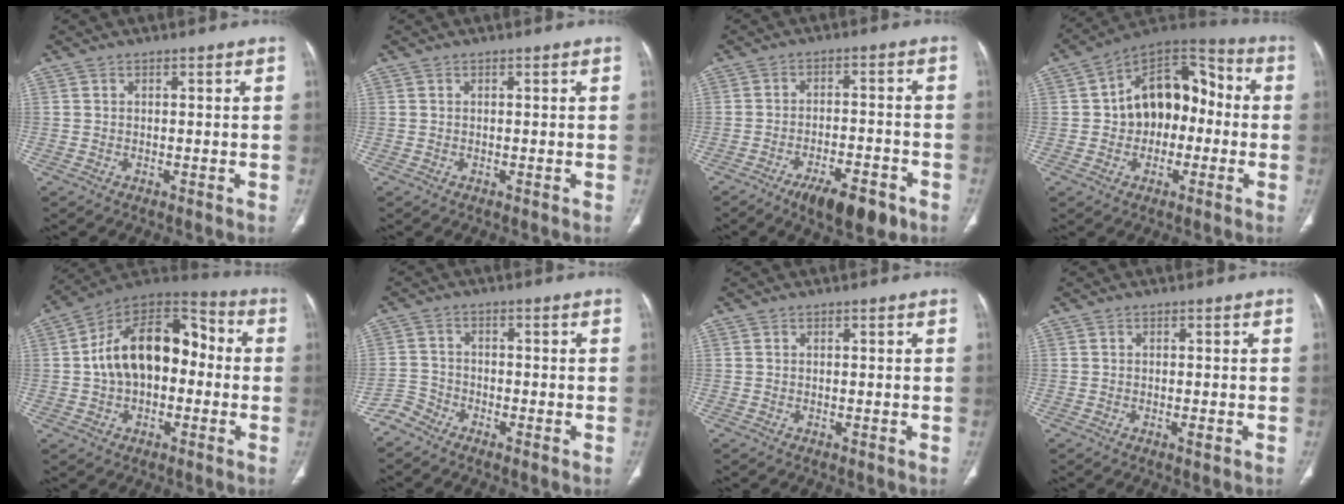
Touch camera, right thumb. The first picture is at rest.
{"total": 0.0}
{"total": 10.3, "force": [-6.3, 3.6, 7.3], "torque": [-0.103, 0.031, -0.093]}
{"total": 16.2, "force": [-0.3, 11.2, 11.6], "torque": [-0.127, 0.050, -0.017]}
{"total": 18.9, "force": [0.2, 12.0, 14.6], "torque": [-0.208, 0.048, -0.006]}
{"total": 3.1, "force": [-2.9, 1.0, 0.0], "torque": [0.002, 0.002, -0.069]}
{"total": 0.0}
{"total": 1.0, "force": [-0.4, 0.3, 0.9], "torque": [-0.016, -0.002, -0.006]}